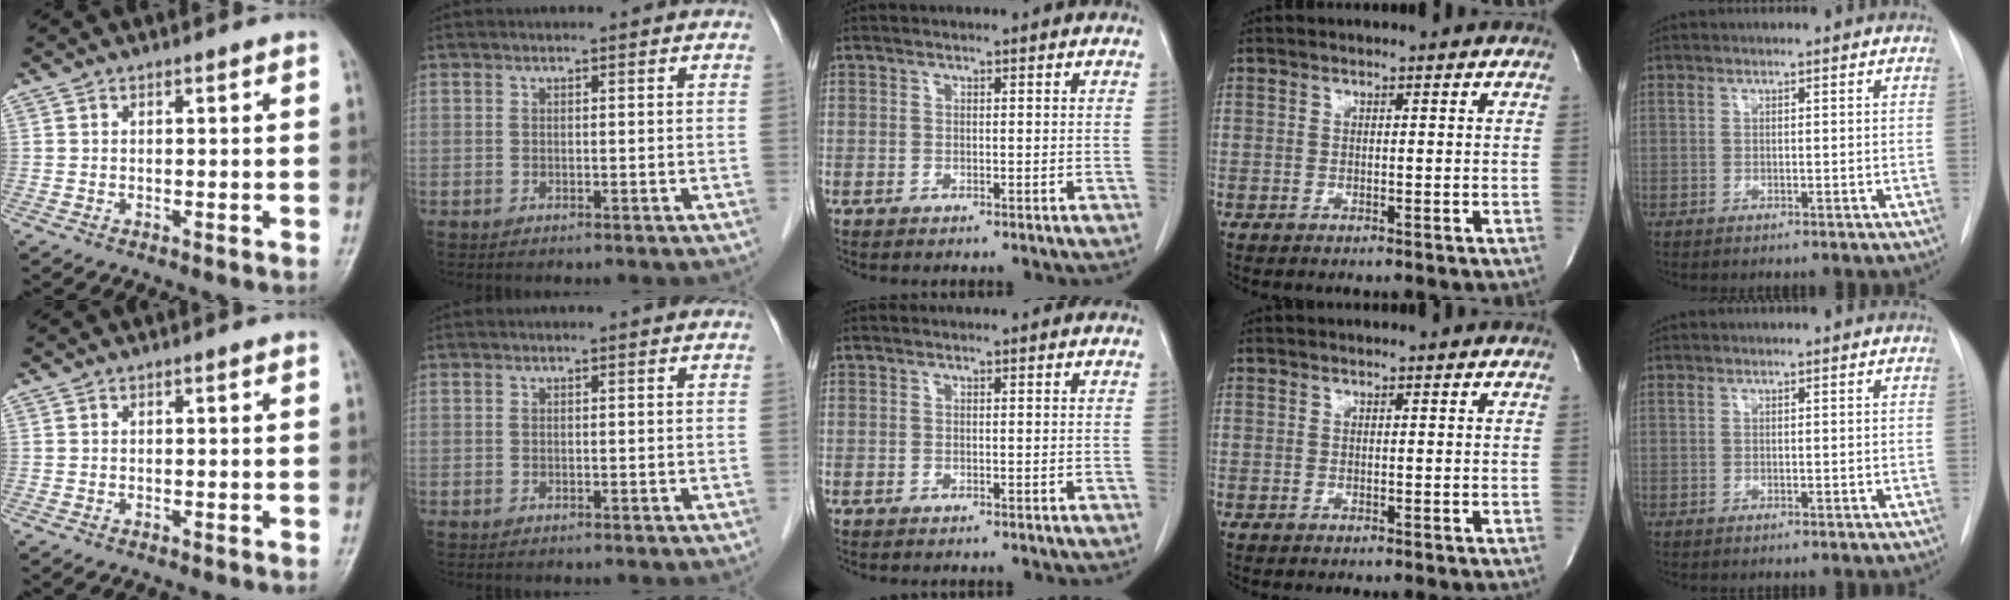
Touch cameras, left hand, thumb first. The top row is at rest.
{}